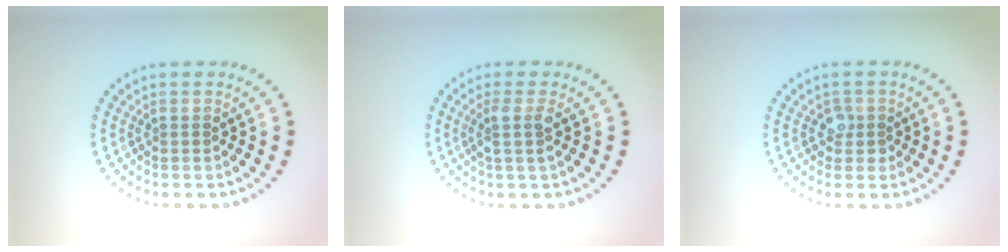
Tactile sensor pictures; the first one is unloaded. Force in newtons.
{"total": 1.9, "press": 1.5, "slide": 1.1}
{"total": 1.6, "press": 1.3, "slide": 0.9}